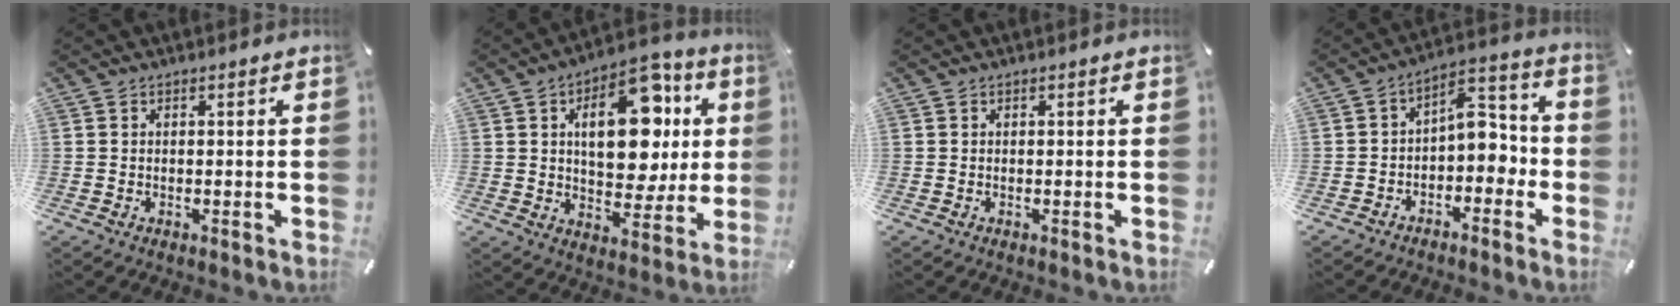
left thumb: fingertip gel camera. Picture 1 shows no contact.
{"total": 19.3, "force": [5.0, 11.6, 14.5], "torque": [-0.200, -0.011, 0.082]}
{"total": 0.0}
{"total": 8.3, "force": [-0.5, 5.5, 6.2], "torque": [-0.071, -0.002, -0.014]}